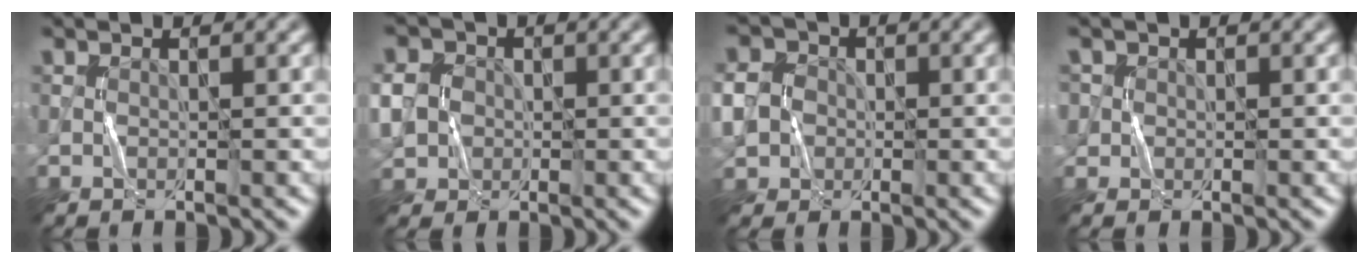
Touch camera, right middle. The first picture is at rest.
{"total": 5.9, "force": [-0.4, 5.3, 2.5], "torque": [-0.060, 0.012, -0.028]}
{"total": 6.5, "force": [-0.8, 5.9, 2.6], "torque": [-0.069, 0.011, -0.043]}
{"total": 1.4, "force": [0.5, 1.3, 0.1], "torque": [-0.004, 0.005, 0.008]}